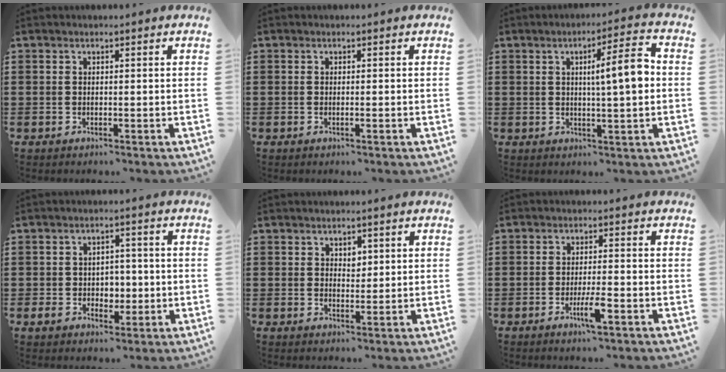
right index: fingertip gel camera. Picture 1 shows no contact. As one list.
[{"total": 0.0}, {"total": 7.3, "force": [1.0, 0.7, 7.2], "torque": [-0.117, -0.006, 0.008]}, {"total": 3.7, "force": [-0.7, 3.3, 1.6], "torque": [-0.035, 0.006, -0.018]}, {"total": 1.8, "force": [1.1, 1.1, 0.8], "torque": [-0.010, 0.002, 0.019]}, {"total": 4.4, "force": [-2.0, 0.5, 3.9], "torque": [-0.077, -0.012, -0.038]}]